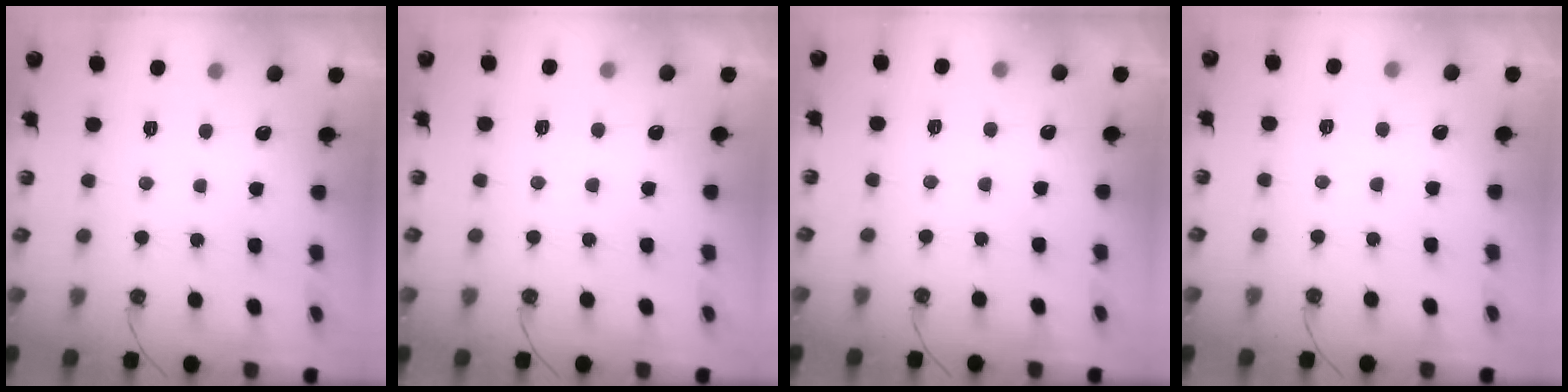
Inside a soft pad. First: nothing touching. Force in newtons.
{"total": 5.8, "press": 5.8, "slide": 0.7}
{"total": 3.0, "press": 2.9, "slide": 0.4}
{"total": 5.3, "press": 5.2, "slide": 0.8}